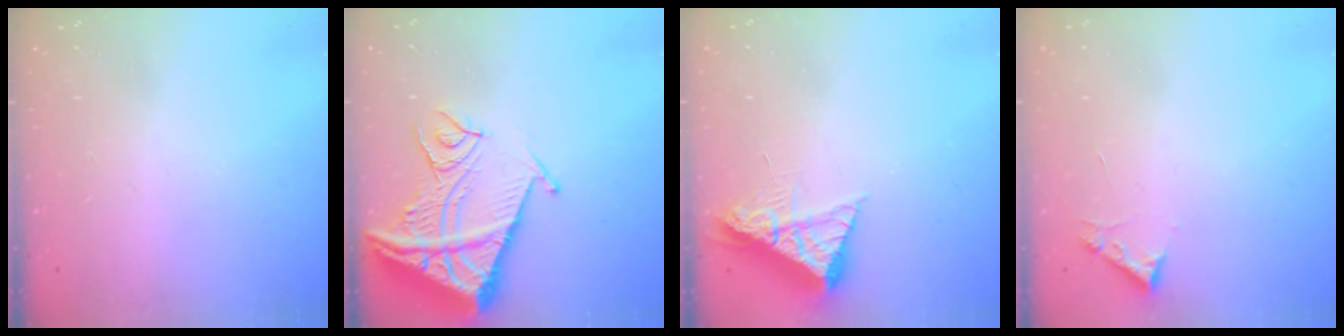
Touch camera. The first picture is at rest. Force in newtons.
{"total": 15.9, "press": 15.8, "slide": 1.8}
{"total": 8.1, "press": 8.1, "slide": 0.8}
{"total": 2.7, "press": 2.7, "slide": 0.3}